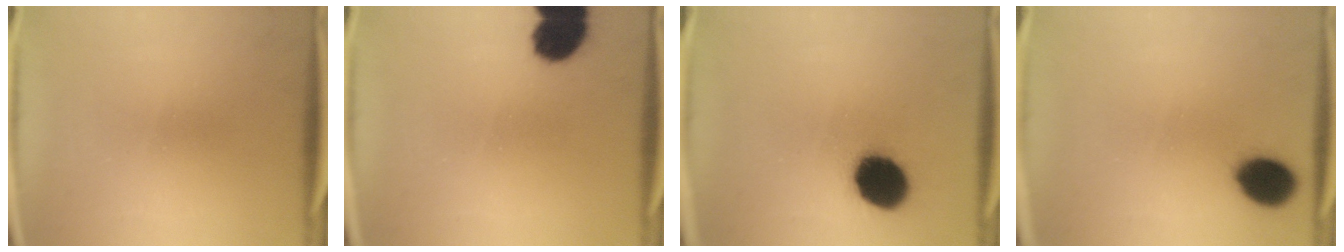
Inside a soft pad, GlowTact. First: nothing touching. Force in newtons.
{"total": 9.8}
{"total": 13.9}
{"total": 9.6}